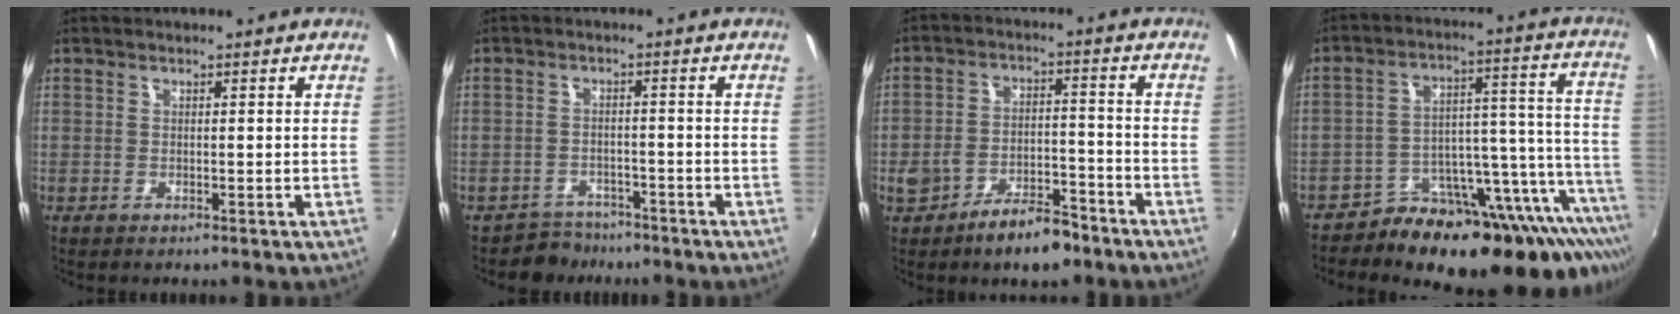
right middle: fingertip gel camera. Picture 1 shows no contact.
{"total": 3.5, "force": [-2.9, 1.9, -0.3], "torque": [-0.003, 0.006, -0.049]}
{"total": 8.8, "force": [-6.3, 3.3, 5.2], "torque": [-0.099, 0.006, -0.099]}
{"total": 24.9, "force": [-19.1, 9.2, 13.1], "torque": [-0.152, 0.008, -0.263]}